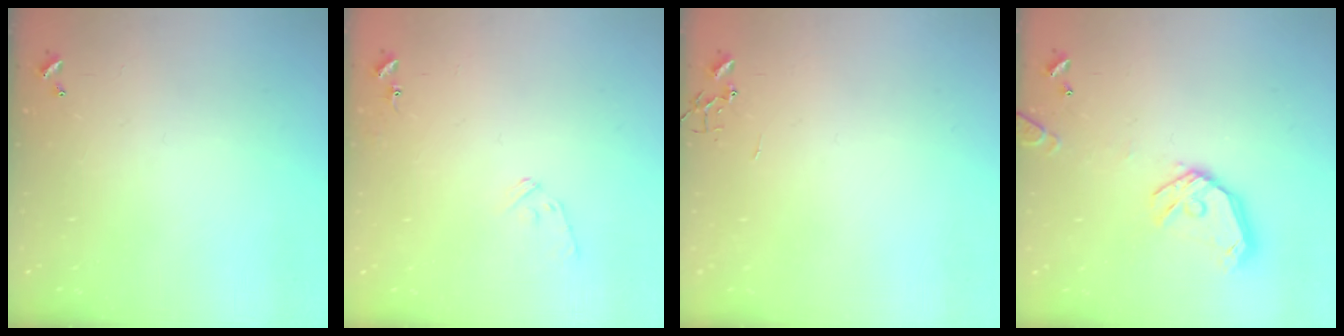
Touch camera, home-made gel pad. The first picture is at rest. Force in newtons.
{"total": 8.2, "press": 8.2, "slide": 0.3}
{"total": 0.0}
{"total": 14.4, "press": 14.2, "slide": 2.1}